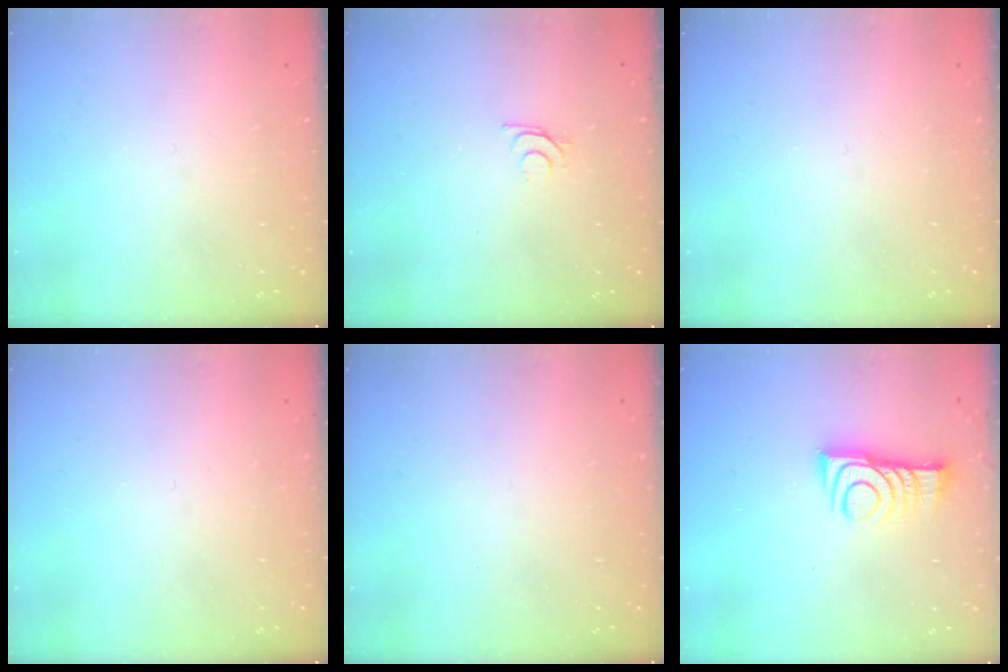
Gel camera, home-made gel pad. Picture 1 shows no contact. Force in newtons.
{"total": 6.0, "press": 6.0, "slide": 0.6}
{"total": 0.0}
{"total": 0.0}
{"total": 0.0}
{"total": 10.3, "press": 10.3, "slide": 0.5}